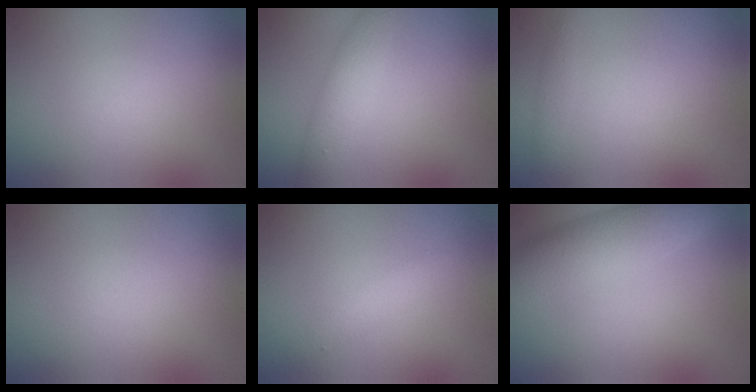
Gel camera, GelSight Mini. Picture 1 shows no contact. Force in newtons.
{"total": 2.8, "press": 2.8, "slide": 0.1}
{"total": 0.8, "press": 0.8, "slide": 0.1}
{"total": 0.0}
{"total": 1.3, "press": 1.3, "slide": 0.0}
{"total": 6.5, "press": 6.5, "slide": 0.2}